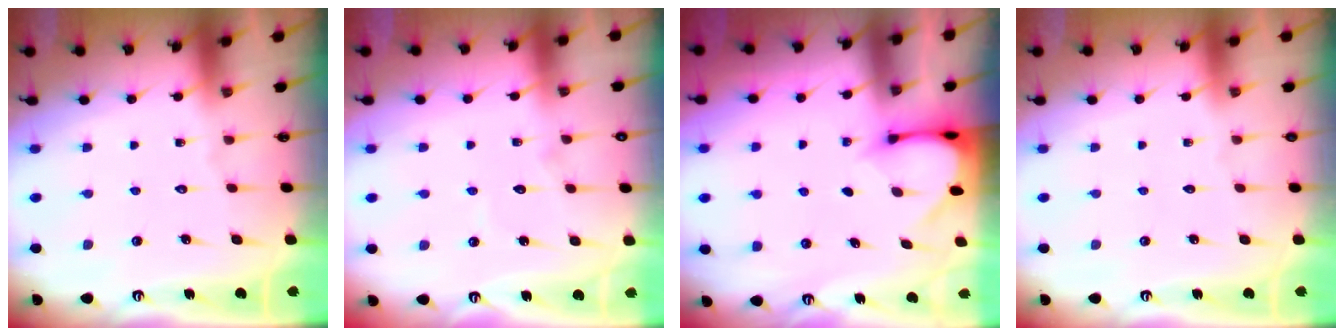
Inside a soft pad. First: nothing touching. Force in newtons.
{"total": 5.6, "press": 5.6, "slide": 0.5}
{"total": 3.0, "press": 3.0, "slide": 0.3}
{"total": 0.0}